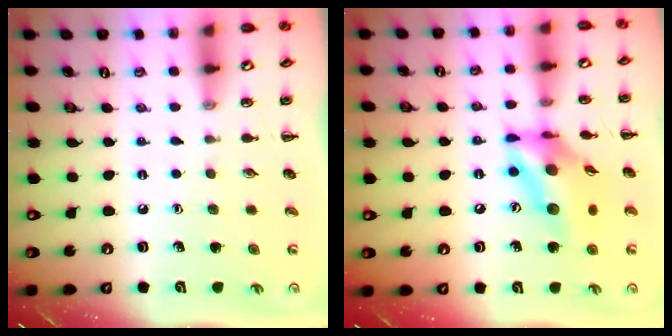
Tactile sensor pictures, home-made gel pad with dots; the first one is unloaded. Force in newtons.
{"total": 15.3, "press": 14.6, "slide": 4.3}